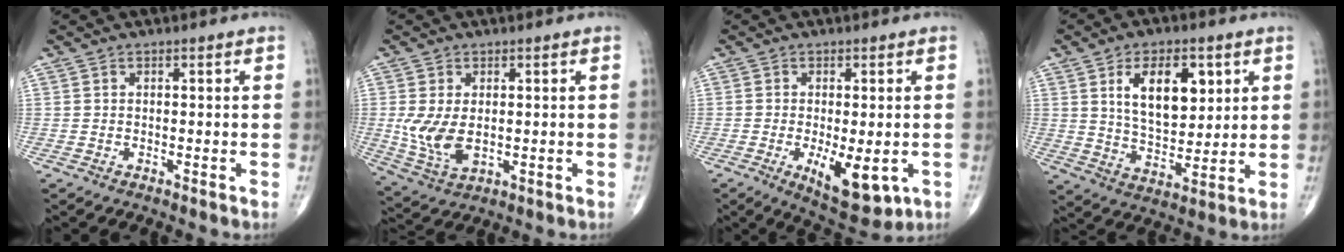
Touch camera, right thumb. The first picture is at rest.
{"total": 8.1, "force": [0.0, 4.7, 6.5], "torque": [-0.134, -0.011, 0.011]}
{"total": 10.2, "force": [-2.9, 4.2, 8.8], "torque": [-0.124, -0.016, -0.033]}
{"total": 13.4, "force": [4.6, 7.4, 10.2], "torque": [-0.133, -0.024, 0.089]}